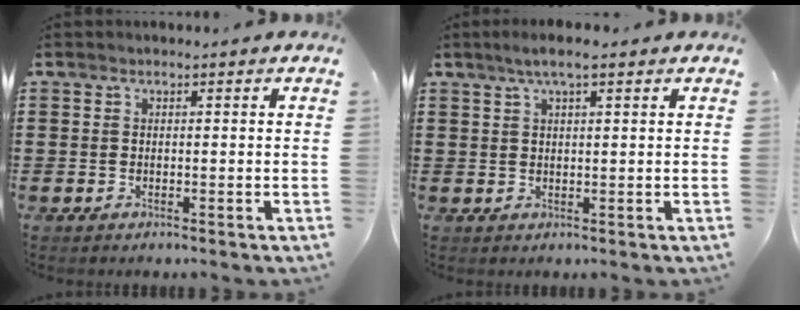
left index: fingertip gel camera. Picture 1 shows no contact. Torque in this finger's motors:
{"motor_torque": [0.87, -0.77, 0.44, 0.11]}